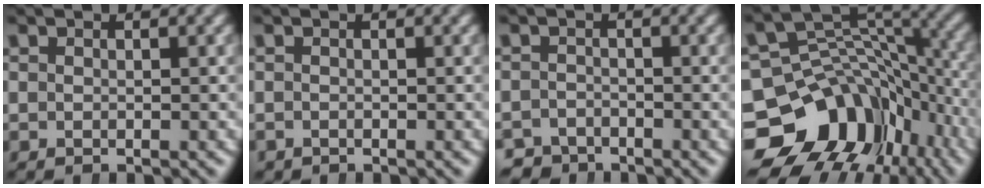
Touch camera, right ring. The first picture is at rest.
{"total": 0.5, "force": [-0.4, 0.1, -0.3], "torque": [0.002, -0.010, -0.003]}
{"total": 2.7, "force": [-2.5, 0.8, -0.5], "torque": [0.009, -0.019, -0.043]}
{"total": 16.9, "force": [-5.4, 12.9, 9.5], "torque": [-0.155, -0.048, -0.076]}